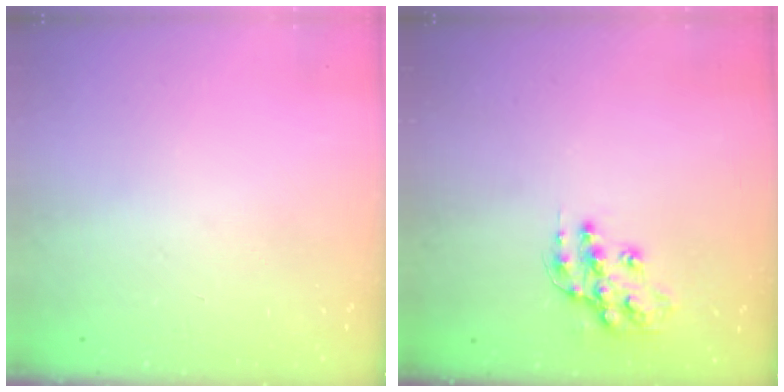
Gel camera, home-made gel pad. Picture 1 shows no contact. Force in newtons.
{"total": 12.8, "press": 12.8, "slide": 0.9}